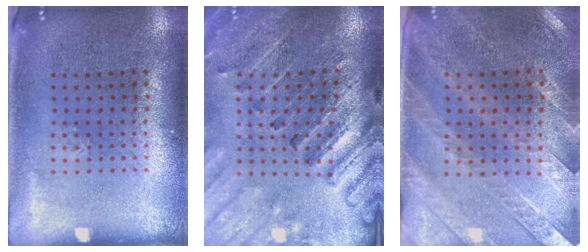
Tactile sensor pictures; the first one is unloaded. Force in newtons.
{"total": 2.7, "press": 2.7, "slide": 0.3}
{"total": 3.0, "press": 2.7, "slide": 1.4}